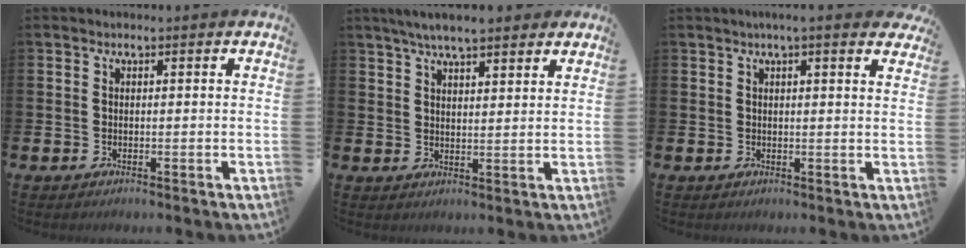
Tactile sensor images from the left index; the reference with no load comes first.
{"total": 5.5, "force": [5.0, 0.8, 2.1], "torque": [-0.051, -0.011, 0.090]}
{"total": 2.5, "force": [2.2, -0.1, 1.1], "torque": [-0.015, -0.009, 0.036]}